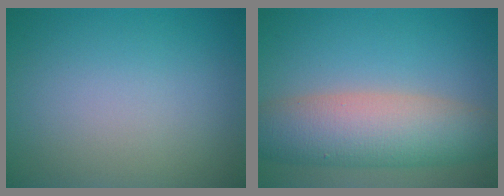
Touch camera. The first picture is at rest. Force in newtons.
{"total": 8.2, "press": 8.2, "slide": 0.4}